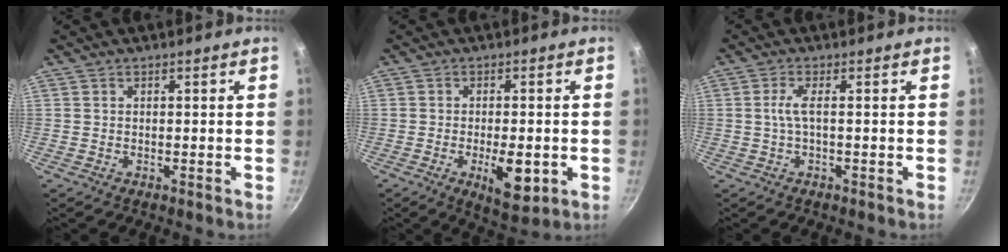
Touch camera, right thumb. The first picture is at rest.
{"total": 8.5, "force": [-2.3, 3.4, 7.4], "torque": [-0.097, 0.000, -0.025]}
{"total": 2.7, "force": [-0.2, 0.3, 2.7], "torque": [-0.067, 0.004, -0.003]}